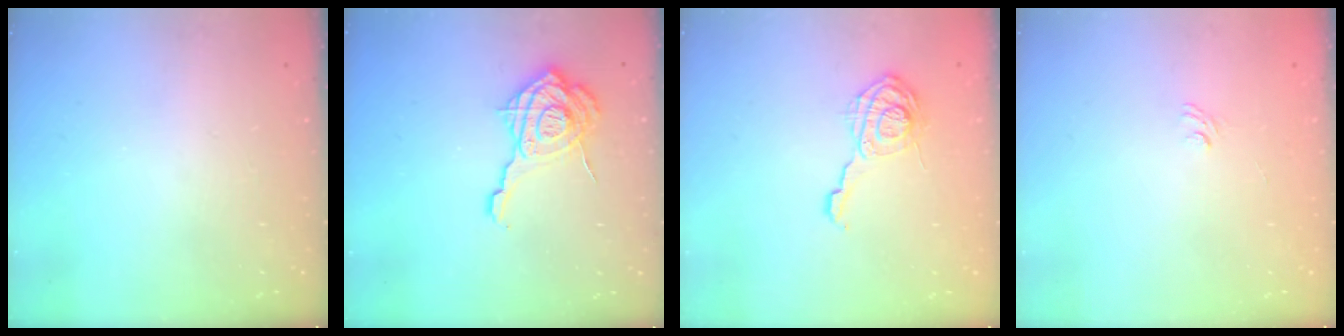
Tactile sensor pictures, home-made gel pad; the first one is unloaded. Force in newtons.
{"total": 16.4, "press": 16.4, "slide": 1.5}
{"total": 11.7, "press": 11.7, "slide": 0.5}
{"total": 2.4, "press": 2.1, "slide": 1.1}